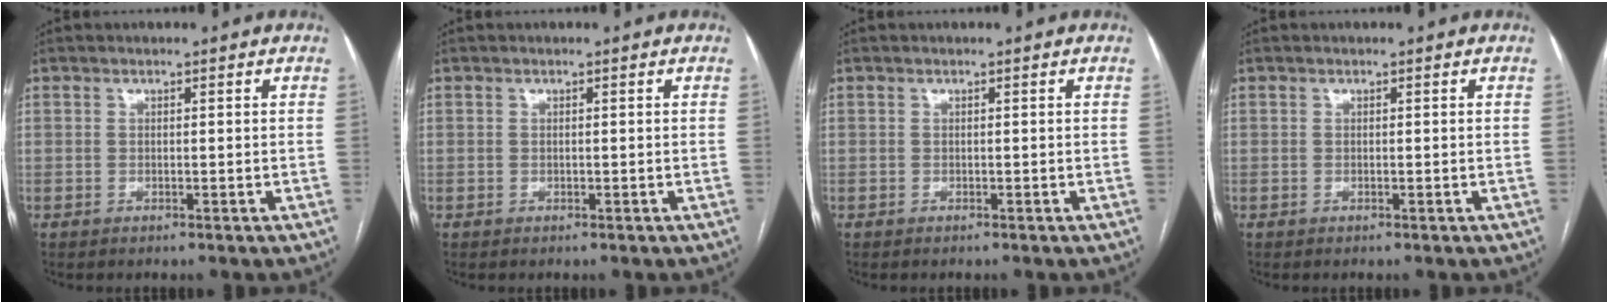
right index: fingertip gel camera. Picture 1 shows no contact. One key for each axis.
{"total": 0.0}
{"total": 0.0}
{"total": 0.0}